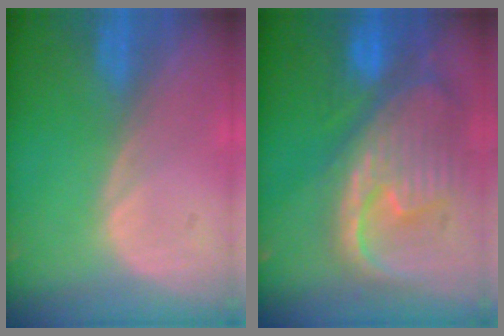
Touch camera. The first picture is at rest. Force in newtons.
{"total": 12.5, "press": 10.7, "slide": 6.5}